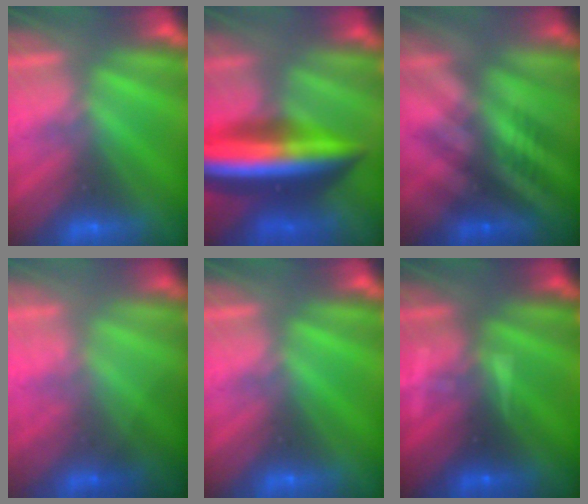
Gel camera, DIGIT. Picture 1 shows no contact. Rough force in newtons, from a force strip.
{"total": 7.7}
{"total": 2.6}
{"total": 1.2}
{"total": 0.0}
{"total": 3.3}